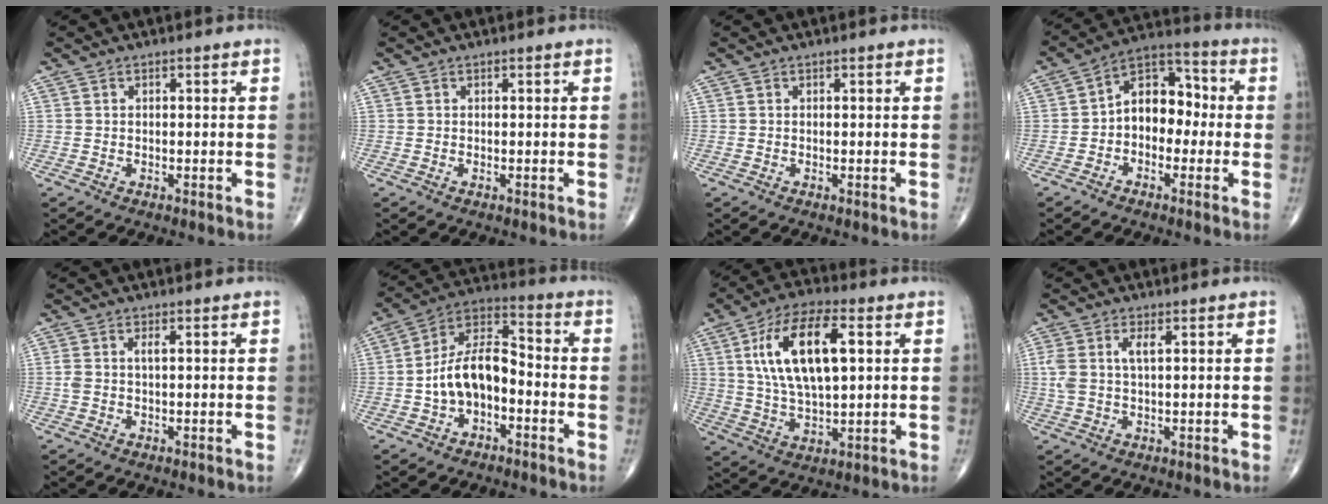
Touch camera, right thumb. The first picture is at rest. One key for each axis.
{"total": 0.0}
{"total": 0.0}
{"total": 10.4, "fx": -1.0, "fy": 7.3, "fz": 7.4, "tx": -0.079, "ty": 0.045, "tz": -0.035}
{"total": 2.0, "fx": 0.4, "fy": 0.7, "fz": 1.8, "tx": -0.050, "ty": 0.013, "tz": 0.009}
{"total": 12.2, "fx": -2.8, "fy": 7.1, "fz": 9.5, "tx": -0.157, "ty": 0.051, "tz": -0.060}
{"total": 16.5, "fx": 4.1, "fy": 7.1, "fz": 14.4, "tx": -0.262, "ty": 0.003, "tz": 0.075}
{"total": 4.7, "fx": 1.3, "fy": 2.0, "fz": 4.0, "tx": -0.101, "ty": 0.013, "tz": 0.030}